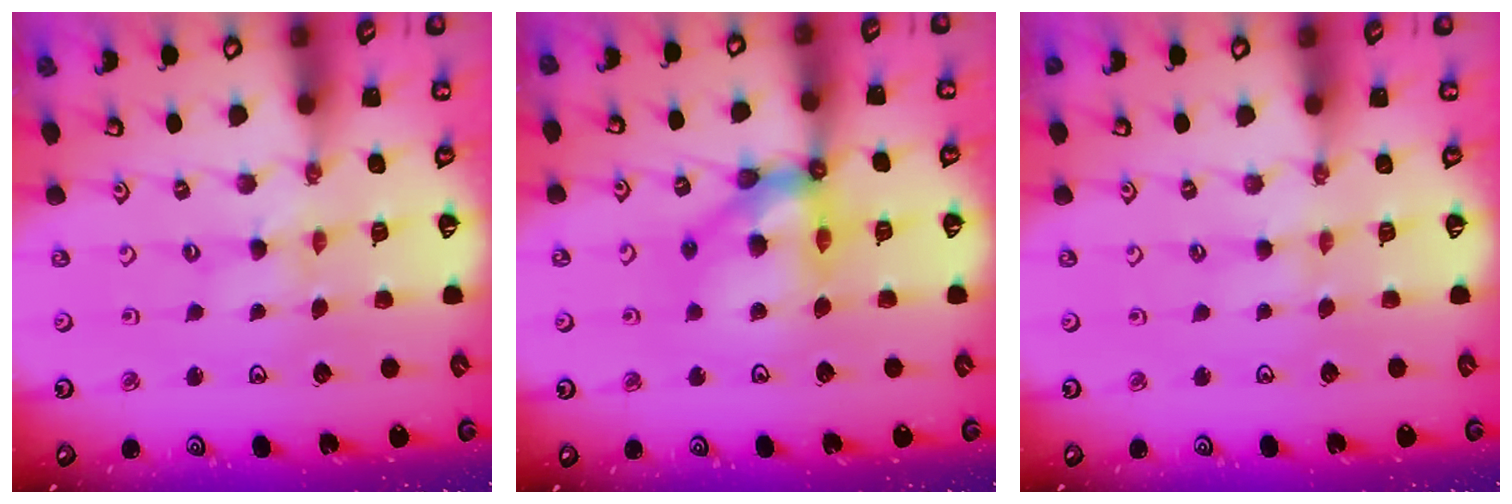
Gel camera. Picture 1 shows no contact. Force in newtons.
{"total": 12.6, "press": 12.5, "slide": 1.6}
{"total": 2.1, "press": 2.1, "slide": 0.2}